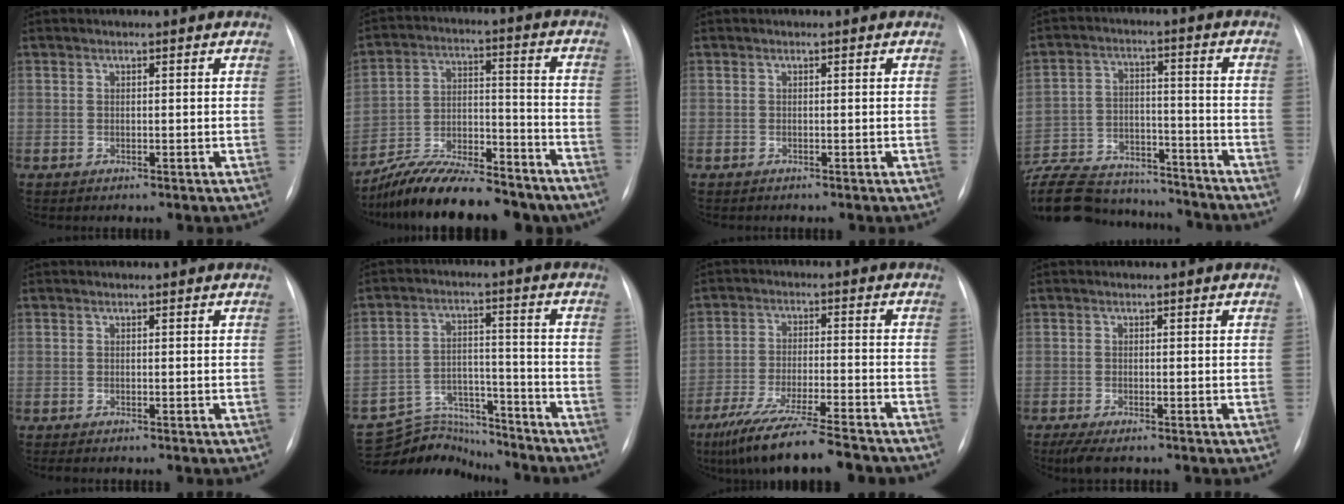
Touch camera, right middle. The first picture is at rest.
{"total": 19.4, "force": [-16.8, 5.0, 8.3], "torque": [-0.138, 0.022, -0.267]}
{"total": 0.0}
{"total": 25.6, "force": [-22.6, 7.4, 9.5], "torque": [-0.226, -0.020, -0.342]}
{"total": 0.7, "force": [-0.6, 0.1, 0.4], "torque": [-0.007, -0.003, -0.009]}
{"total": 9.7, "force": [-9.4, 2.4, -0.8], "torque": [0.012, 0.037, -0.160]}
{"total": 14.8, "force": [-12.2, 0.9, 8.4], "torque": [-0.155, -0.040, -0.199]}
{"total": 3.3, "force": [-2.4, 0.7, 2.2], "torque": [-0.042, -0.012, -0.039]}